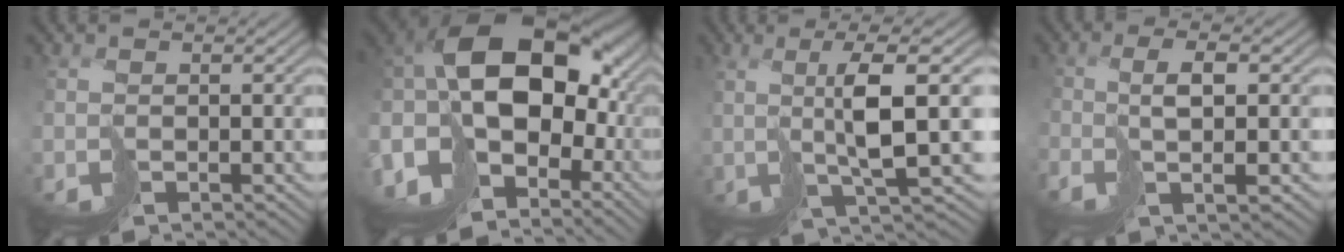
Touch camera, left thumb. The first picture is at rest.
{"total": 18.1, "force": [0.4, 12.4, 13.1], "torque": [-0.293, -0.015, 0.015]}
{"total": 6.5, "force": [2.4, -0.2, 6.0], "torque": [-0.116, 0.019, 0.050]}
{"total": 4.4, "force": [0.1, 0.3, 4.4], "torque": [-0.085, 0.007, 0.002]}